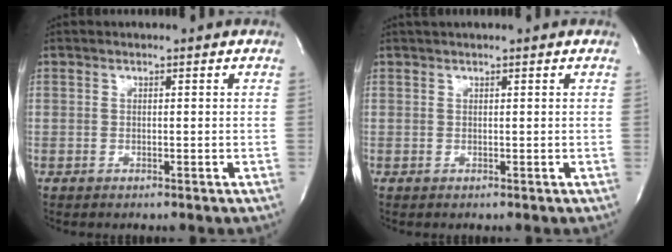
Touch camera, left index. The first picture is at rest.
{"total": 1.5, "force": [1.3, -0.2, 0.7], "torque": [-0.010, 0.020, 0.026]}